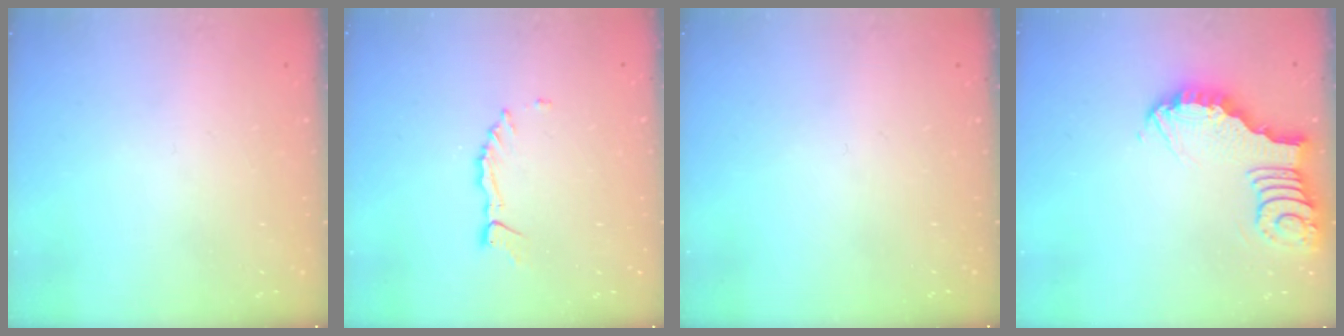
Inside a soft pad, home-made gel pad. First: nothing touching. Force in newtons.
{"total": 3.1, "press": 3.1, "slide": 0.1}
{"total": 0.0}
{"total": 4.0, "press": 4.0, "slide": 0.3}